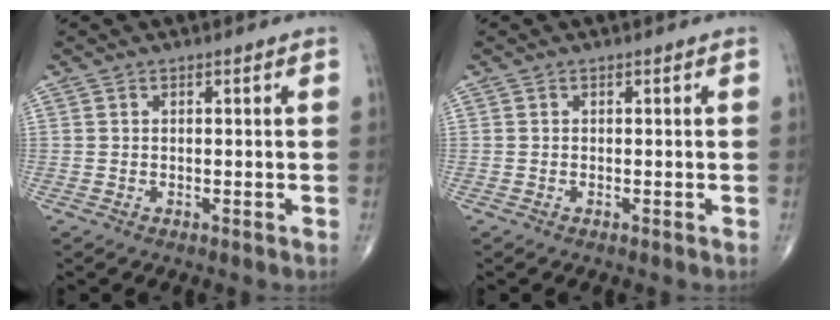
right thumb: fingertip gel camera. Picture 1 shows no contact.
{"total": 0.0}